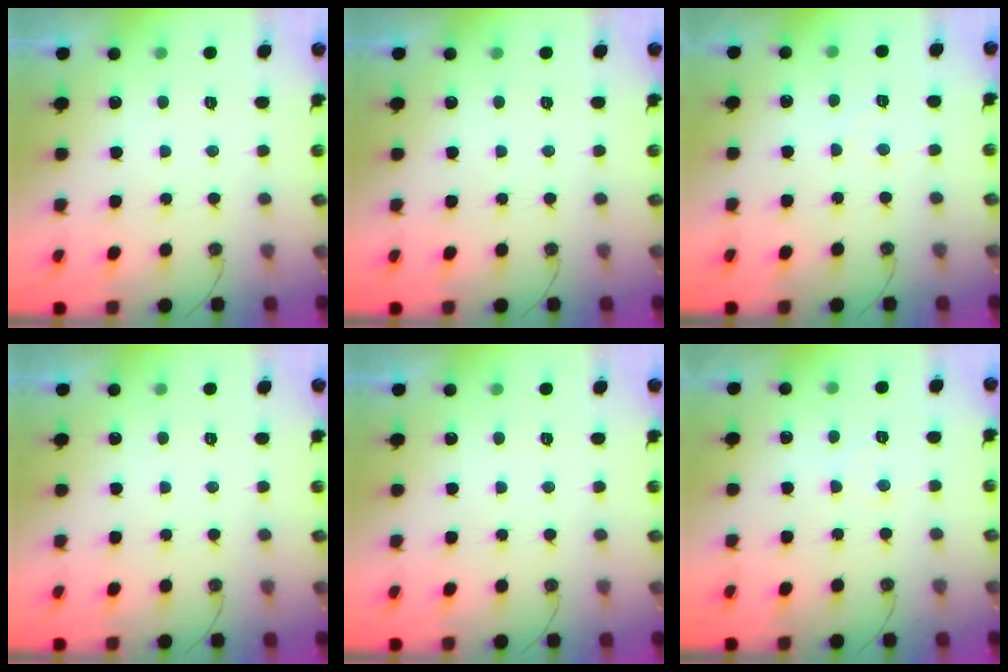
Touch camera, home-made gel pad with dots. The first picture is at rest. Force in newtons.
{"total": 0.0}
{"total": 3.6, "press": 3.5, "slide": 0.5}
{"total": 0.0}
{"total": 0.0}
{"total": 5.3, "press": 5.2, "slide": 0.8}